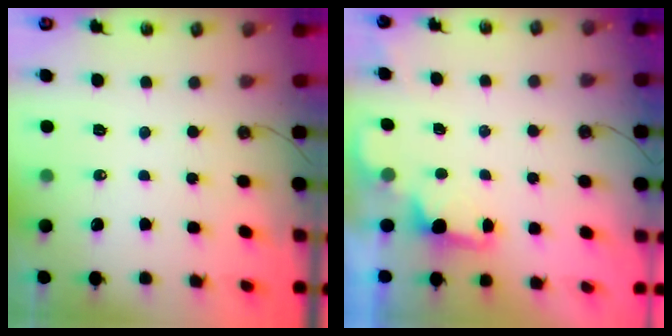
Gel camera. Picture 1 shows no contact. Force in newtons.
{"total": 1.7, "press": 1.5, "slide": 0.9}